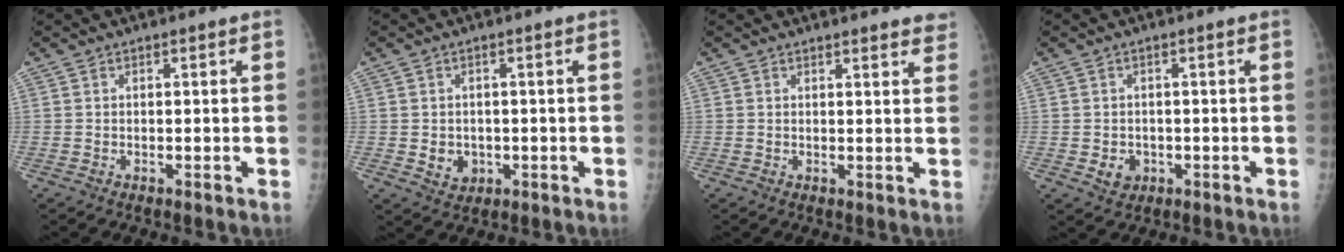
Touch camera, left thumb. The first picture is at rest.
{"total": 3.6, "force": [-0.5, 3.1, 1.8], "torque": [-0.014, 0.000, 0.004]}
{"total": 4.6, "force": [4.3, 0.9, 1.3], "torque": [0.002, -0.020, 0.035]}
{"total": 3.0, "force": [-0.6, 2.6, 1.4], "torque": [-0.009, 0.001, 0.000]}